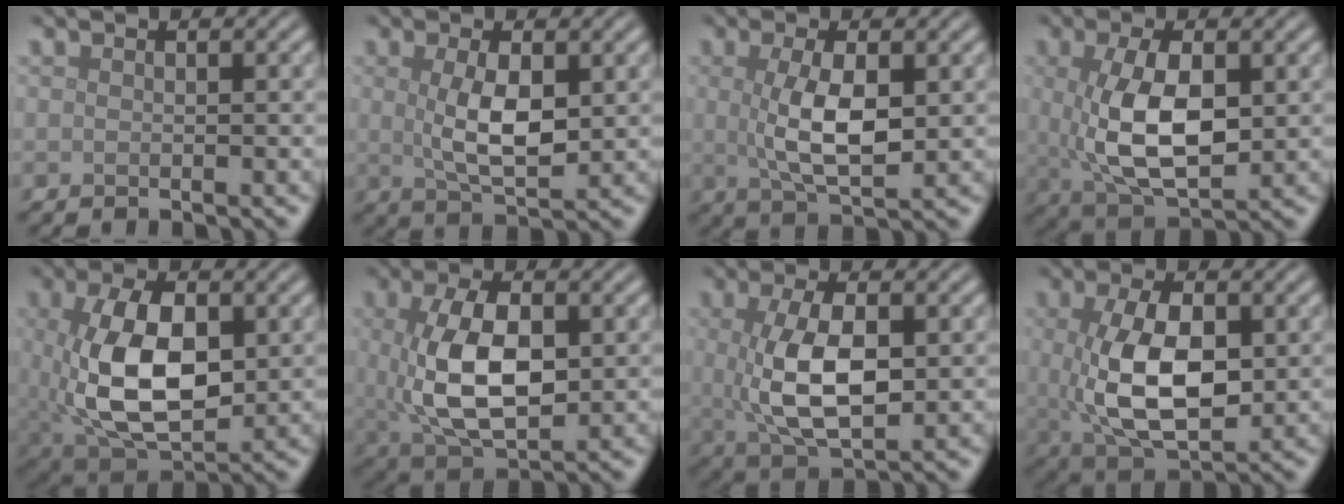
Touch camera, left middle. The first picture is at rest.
{"total": 4.6, "force": [0.5, 1.8, 4.2], "torque": [-0.087, -0.003, 0.015]}
{"total": 5.1, "force": [0.5, 1.9, 4.7], "torque": [-0.100, -0.002, 0.013]}
{"total": 7.8, "force": [0.4, 3.8, 6.8], "torque": [-0.149, -0.008, 0.014]}
{"total": 10.1, "force": [0.3, 5.6, 8.3], "torque": [-0.176, -0.012, 0.018]}
{"total": 8.3, "force": [0.4, 4.3, 7.1], "torque": [-0.155, -0.007, 0.014]}
{"total": 6.9, "force": [0.4, 3.1, 6.2], "torque": [-0.135, -0.005, 0.013]}
{"total": 8.5, "force": [0.3, 4.4, 7.3], "torque": [-0.157, -0.010, 0.013]}